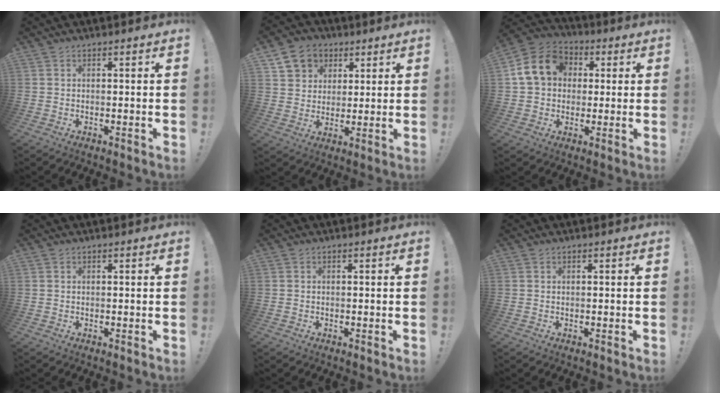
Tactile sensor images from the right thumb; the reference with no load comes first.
{"total": 10.0, "force": [4.7, 8.2, 3.2], "torque": [-0.044, -0.023, 0.096]}
{"total": 14.1, "force": [3.3, 11.8, 7.1], "torque": [-0.111, 0.008, 0.070]}
{"total": 0.0}
{"total": 0.0}
{"total": 0.0}